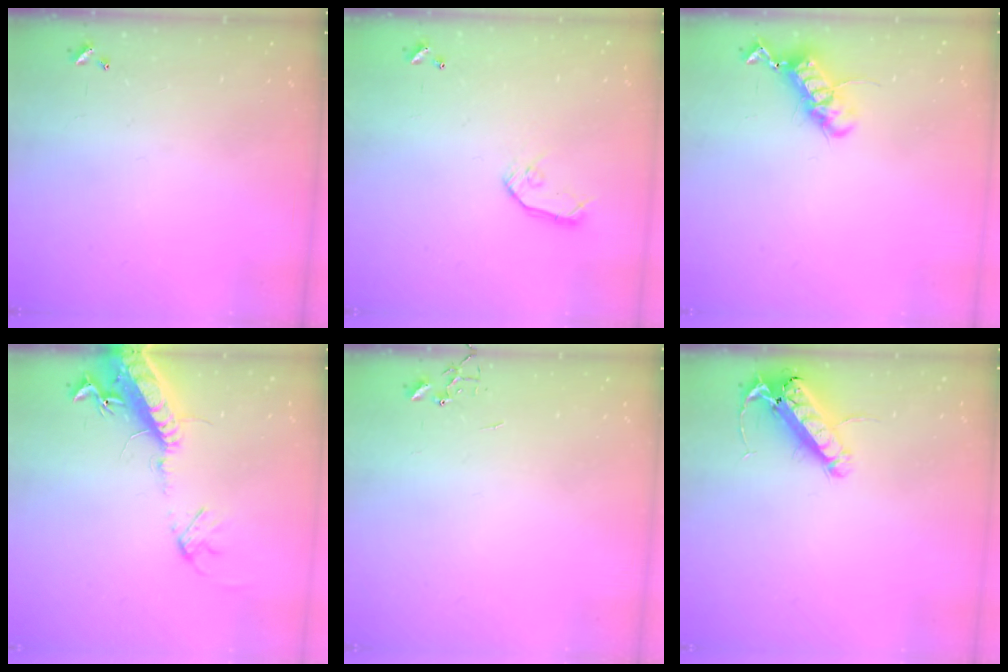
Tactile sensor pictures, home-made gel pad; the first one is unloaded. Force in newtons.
{"total": 8.0, "press": 8.0, "slide": 0.4}
{"total": 12.7, "press": 12.6, "slide": 1.6}
{"total": 17.8, "press": 17.3, "slide": 4.1}
{"total": 0.0}
{"total": 14.7, "press": 14.5, "slide": 2.6}